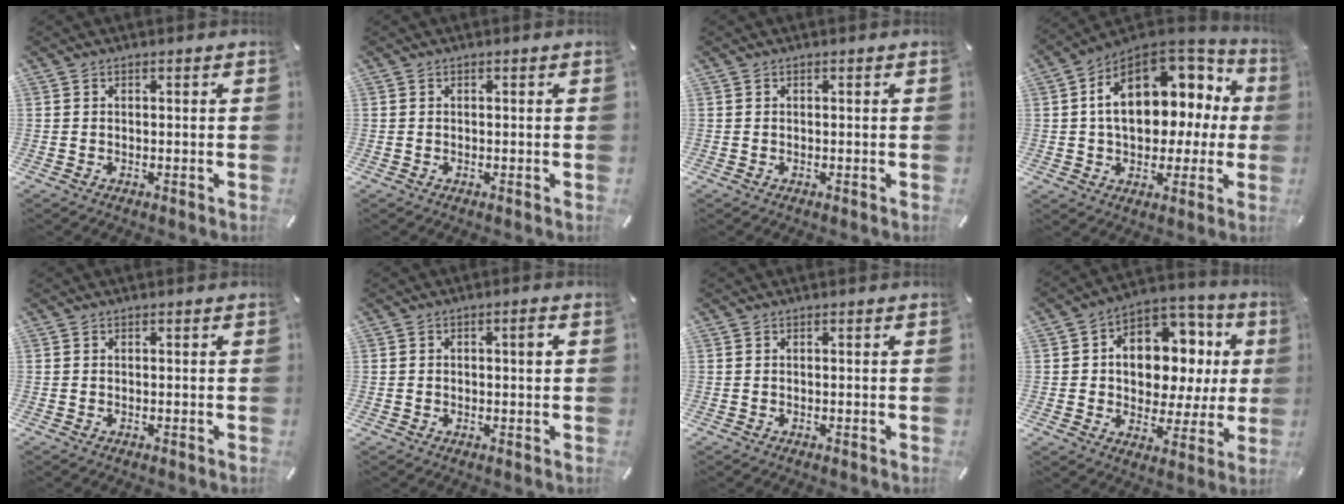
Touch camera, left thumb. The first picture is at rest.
{"total": 0.0}
{"total": 0.0}
{"total": 18.0, "force": [4.4, 12.3, 12.4], "torque": [-0.187, -0.017, 0.083]}
{"total": 0.0}
{"total": 2.4, "force": [0.3, 1.1, 2.1], "torque": [-0.033, 0.005, 0.001]}
{"total": 0.0}
{"total": 14.1, "force": [2.8, 10.7, 8.7], "torque": [-0.121, -0.026, 0.054]}